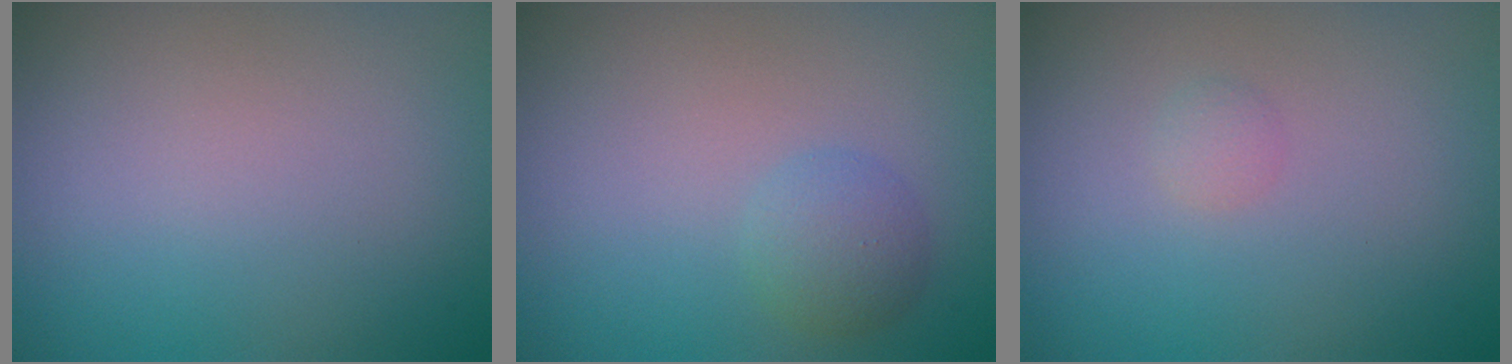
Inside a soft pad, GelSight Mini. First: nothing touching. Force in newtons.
{"total": 1.9, "press": 1.9, "slide": 0.1}
{"total": 0.7, "press": 0.7, "slide": 0.0}